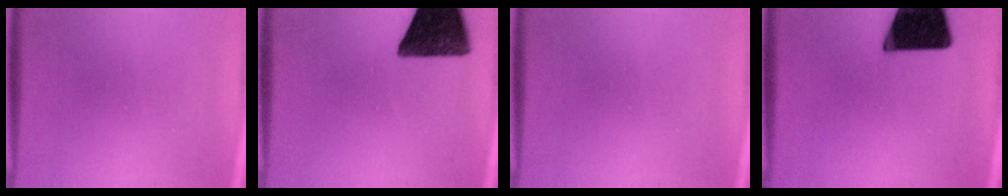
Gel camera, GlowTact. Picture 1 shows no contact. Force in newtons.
{"total": 14.4}
{"total": 0.0}
{"total": 19.6}